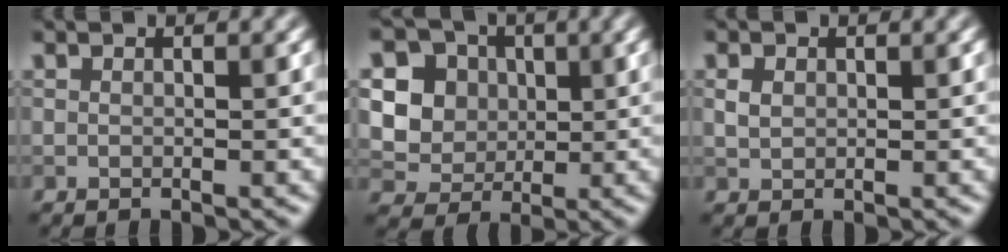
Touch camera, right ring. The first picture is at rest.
{"total": 7.4, "force": [1.8, 6.4, 3.1], "torque": [-0.067, 0.014, 0.024]}
{"total": 1.3, "force": [0.3, 1.0, 0.7], "torque": [-0.013, 0.002, 0.006]}